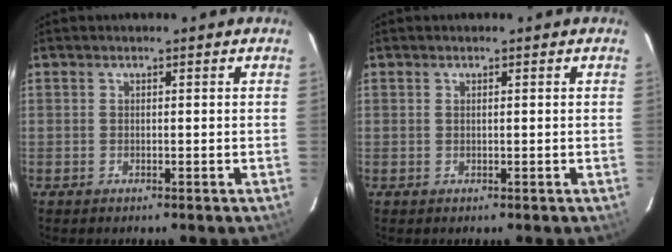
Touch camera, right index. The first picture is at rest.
{"total": 0.0}